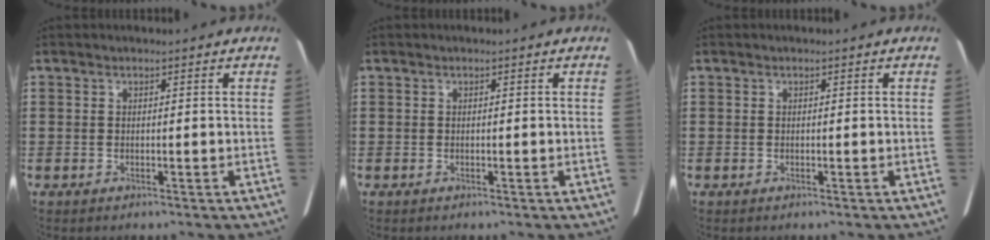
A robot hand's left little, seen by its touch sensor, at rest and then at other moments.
{"total": 0.0}
{"total": 0.0}